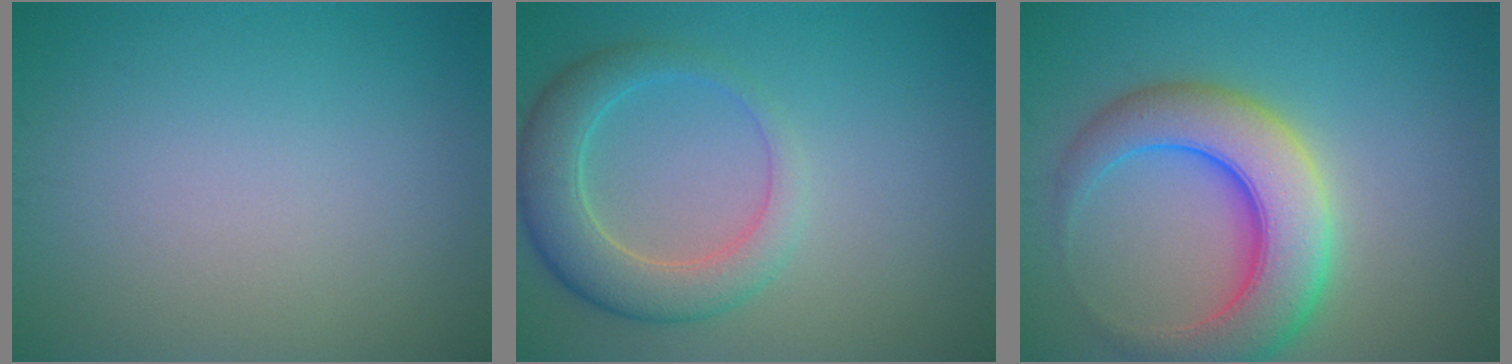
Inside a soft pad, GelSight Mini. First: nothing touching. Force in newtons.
{"total": 5.0, "press": 5.0, "slide": 0.5}
{"total": 8.3, "press": 8.3, "slide": 0.3}